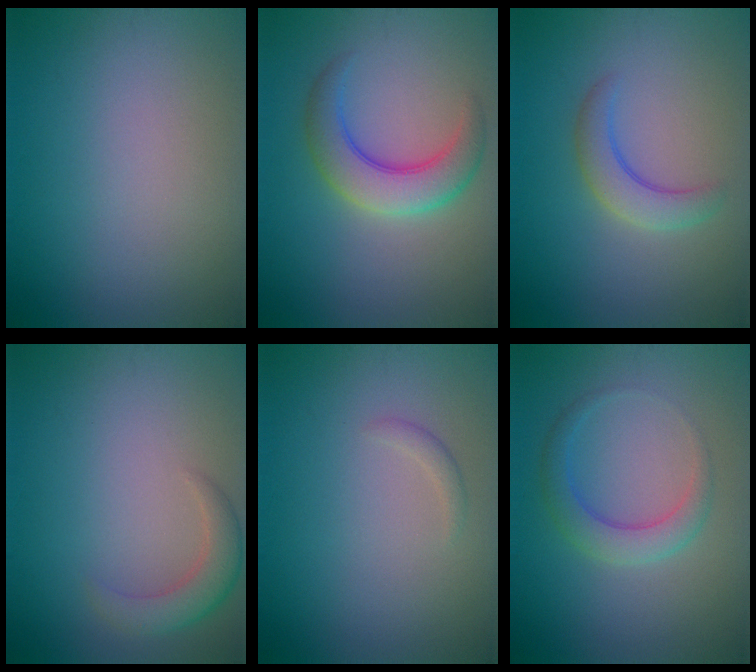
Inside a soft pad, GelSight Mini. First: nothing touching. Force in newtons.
{"total": 5.0, "press": 5.0, "slide": 0.1}
{"total": 3.0, "press": 3.0, "slide": 0.3}
{"total": 2.8, "press": 2.8, "slide": 0.2}
{"total": 0.8, "press": 0.8, "slide": 0.1}
{"total": 2.8, "press": 2.8, "slide": 0.1}